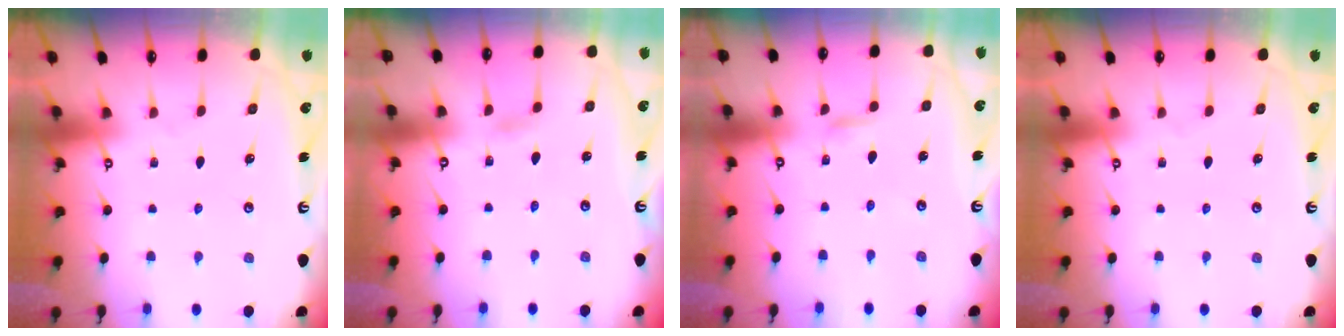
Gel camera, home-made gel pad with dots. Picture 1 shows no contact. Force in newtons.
{"total": 1.5, "press": 1.5, "slide": 0.2}
{"total": 1.7, "press": 1.7, "slide": 0.1}
{"total": 0.0}